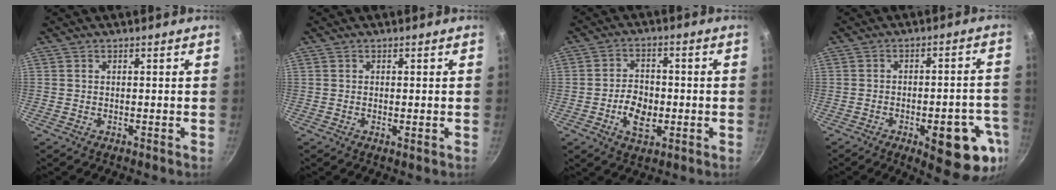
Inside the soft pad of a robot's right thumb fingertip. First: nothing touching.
{"total": 1.0, "force": [-0.1, 0.3, 1.0], "torque": [-0.018, -0.003, -0.003]}
{"total": 7.7, "force": [-1.9, 5.1, 5.5], "torque": [-0.080, 0.013, -0.035]}
{"total": 15.4, "force": [-6.1, 5.7, 12.9], "torque": [-0.118, 0.022, -0.074]}